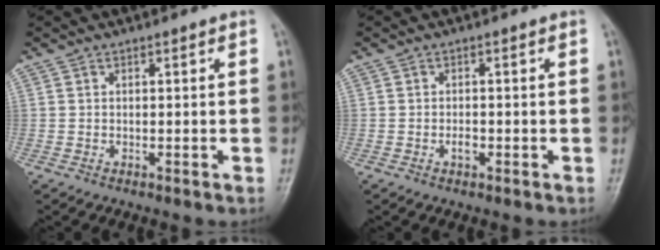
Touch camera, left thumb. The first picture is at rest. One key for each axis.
{"total": 1.5, "fx": -0.5, "fy": 0.9, "fz": 1.1, "tx": -0.016, "ty": 0.003, "tz": -0.010}